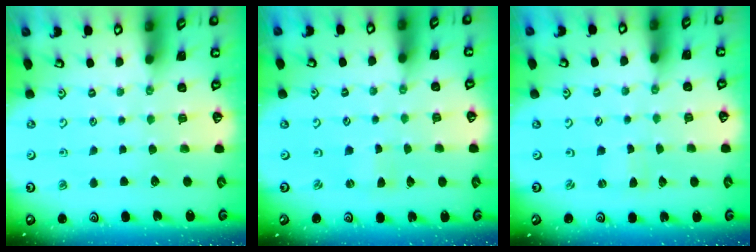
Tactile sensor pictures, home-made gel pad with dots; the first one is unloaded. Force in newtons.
{"total": 1.2, "press": 1.2, "slide": 0.2}
{"total": 0.0}